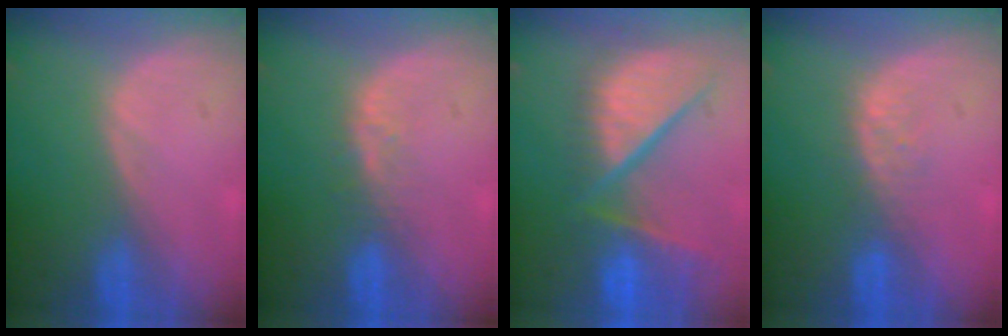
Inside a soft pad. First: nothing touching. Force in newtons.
{"total": 2.5, "press": 2.4, "slide": 0.2}
{"total": 12.4, "press": 10.2, "slide": 7.0}
{"total": 2.8, "press": 2.8, "slide": 0.3}